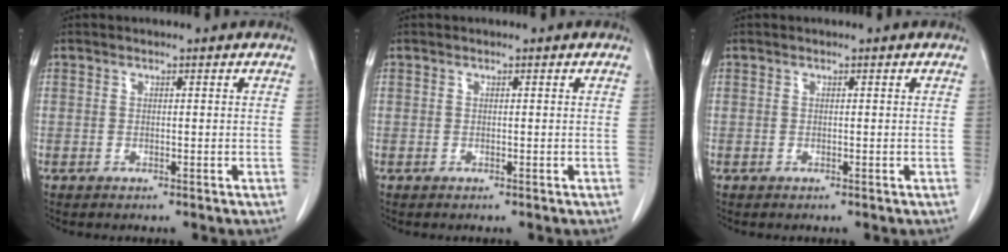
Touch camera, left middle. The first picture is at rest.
{"total": 0.0}
{"total": 0.0}